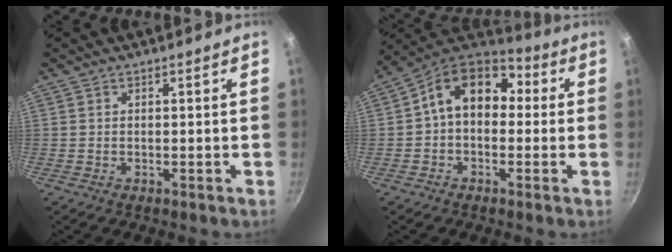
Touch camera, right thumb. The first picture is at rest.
{"total": 13.6, "force": [1.5, 9.8, 9.3], "torque": [-0.118, 0.039, 0.000]}